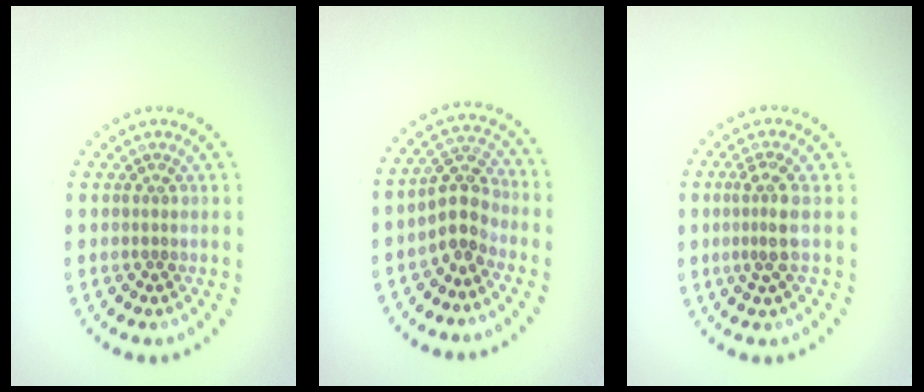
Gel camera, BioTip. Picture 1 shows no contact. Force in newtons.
{"total": 3.3, "press": 2.9, "slide": 1.6}
{"total": 2.4, "press": 1.8, "slide": 1.6}